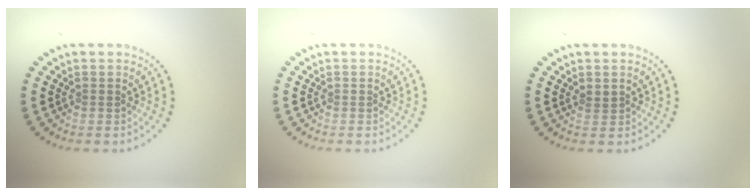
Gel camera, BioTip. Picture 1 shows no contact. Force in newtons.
{"total": 0.0}
{"total": 0.7, "press": 0.7, "slide": 0.3}